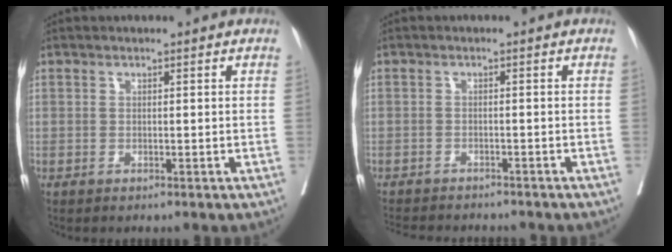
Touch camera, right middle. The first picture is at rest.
{"total": 9.7, "force": [-8.9, 2.2, 3.2], "torque": [-0.056, -0.008, -0.120]}